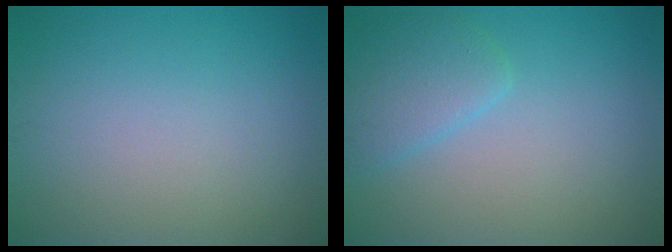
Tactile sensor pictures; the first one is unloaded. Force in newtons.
{"total": 2.9, "press": 2.9, "slide": 0.1}